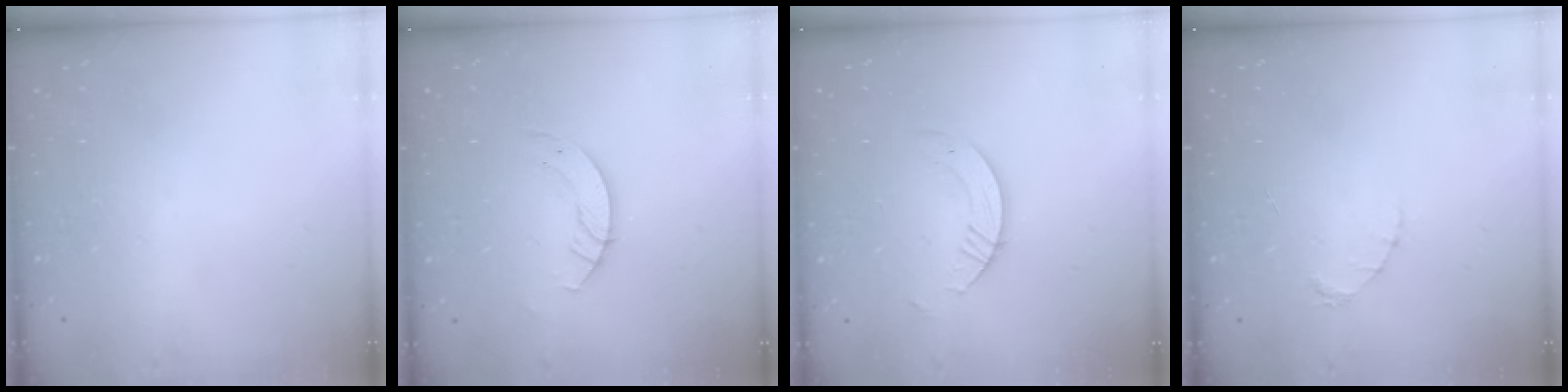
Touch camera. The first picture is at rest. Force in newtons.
{"total": 3.5, "press": 3.5, "slide": 0.3}
{"total": 3.7, "press": 3.7, "slide": 0.3}
{"total": 1.6, "press": 1.5, "slide": 0.3}